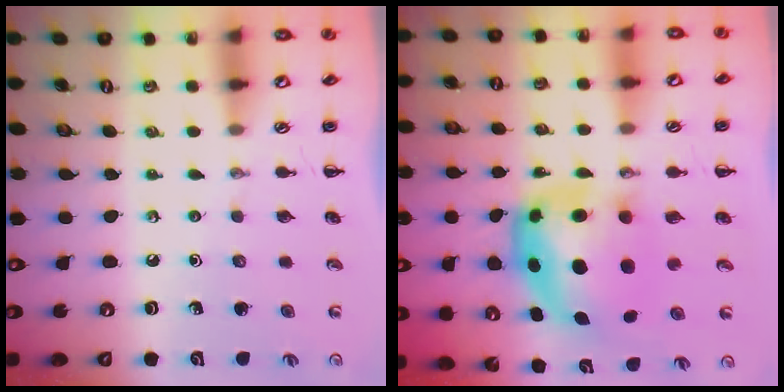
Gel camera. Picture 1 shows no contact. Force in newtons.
{"total": 8.6, "press": 8.2, "slide": 2.5}